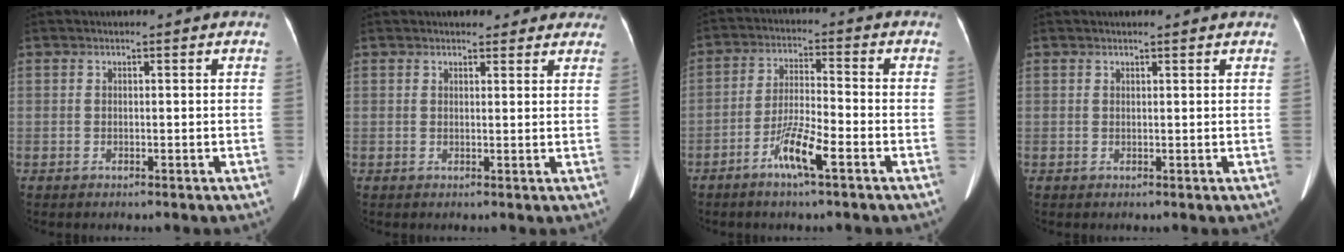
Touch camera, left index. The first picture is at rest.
{"total": 6.7, "force": [5.8, 2.5, 2.4], "torque": [-0.008, 0.007, 0.060]}
{"total": 7.0, "force": [-3.9, 0.4, 5.8], "torque": [-0.118, -0.003, -0.074]}
{"total": 2.7, "force": [2.4, 0.2, 1.2], "torque": [-0.016, 0.015, 0.027]}